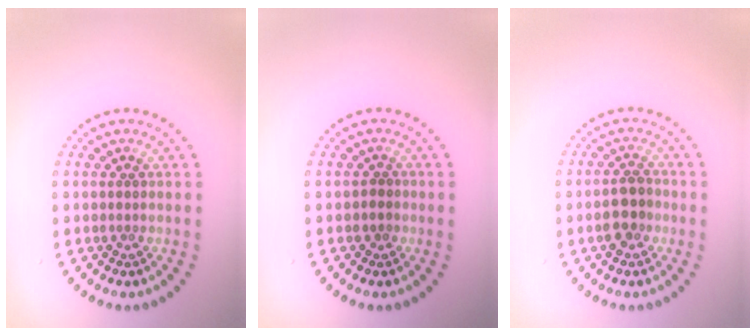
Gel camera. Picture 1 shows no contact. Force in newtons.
{"total": 0.8, "press": 0.4, "slide": 0.7}
{"total": 2.7, "press": 2.7, "slide": 0.6}